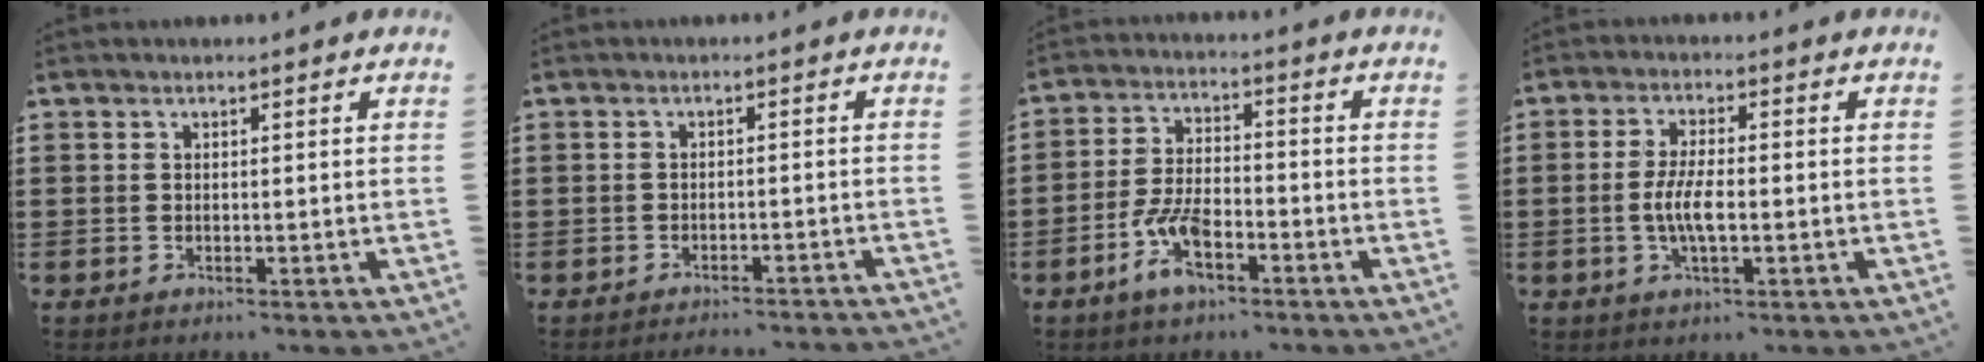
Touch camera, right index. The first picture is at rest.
{"total": 1.9, "force": [-1.9, -0.3, -0.1], "torque": [-0.003, 0.000, -0.039]}
{"total": 7.1, "force": [-3.7, 2.9, 5.4], "torque": [-0.129, -0.003, -0.072]}
{"total": 5.1, "force": [-1.0, 1.4, 4.8], "torque": [-0.110, -0.005, -0.028]}